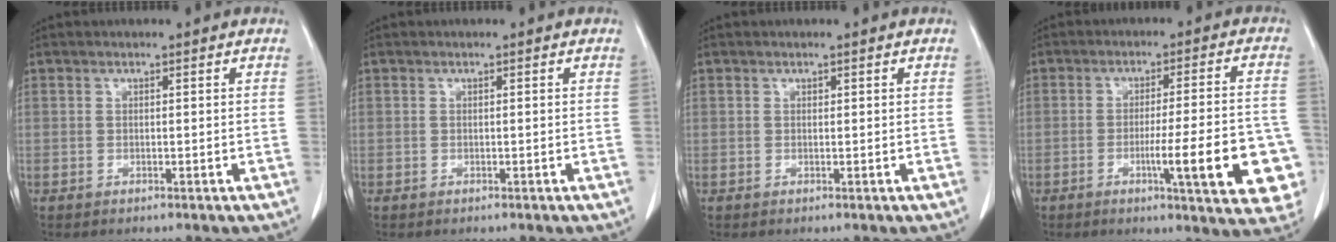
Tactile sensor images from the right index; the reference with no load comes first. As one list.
[{"total": 0.0}, {"total": 0.0}, {"total": 14.5, "force": [-4.7, 1.8, 13.6], "torque": [-0.123, 0.008, -0.053]}]